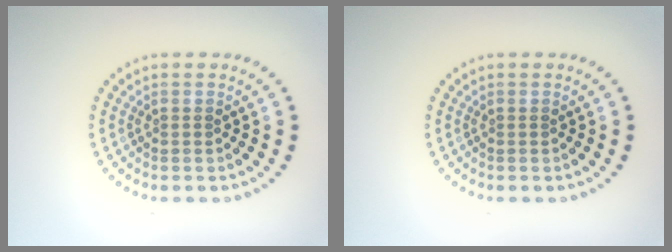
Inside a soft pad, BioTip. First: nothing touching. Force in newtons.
{"total": 0.0}